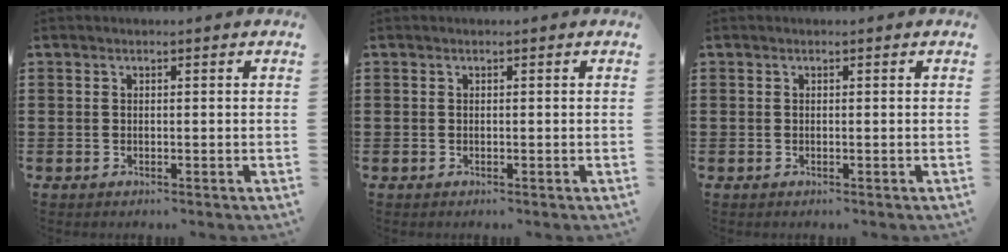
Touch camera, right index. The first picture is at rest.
{"total": 0.0}
{"total": 0.0}